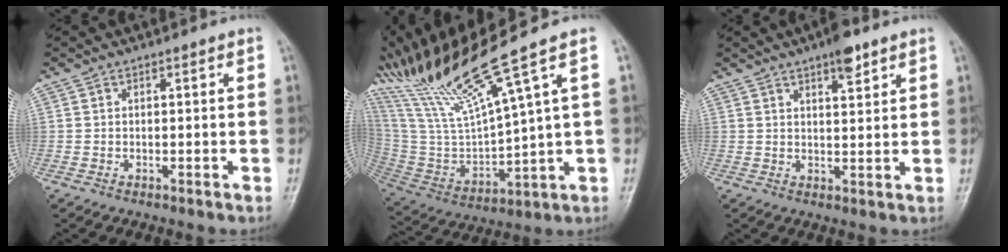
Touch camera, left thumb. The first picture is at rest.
{"total": 18.5, "force": [13.8, -1.0, 12.2], "torque": [-0.240, -0.054, 0.278]}
{"total": 5.1, "force": [3.3, 1.6, 3.5], "torque": [-0.043, -0.016, 0.047]}